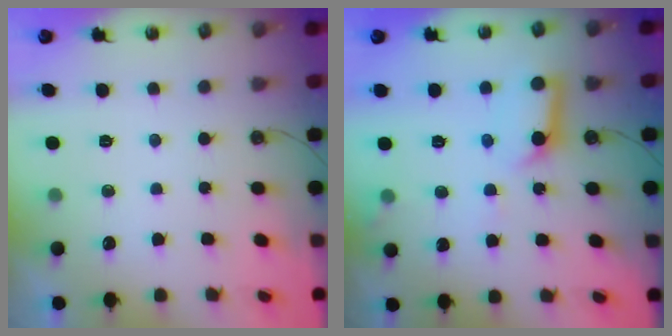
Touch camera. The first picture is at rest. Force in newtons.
{"total": 11.6, "press": 11.5, "slide": 1.4}